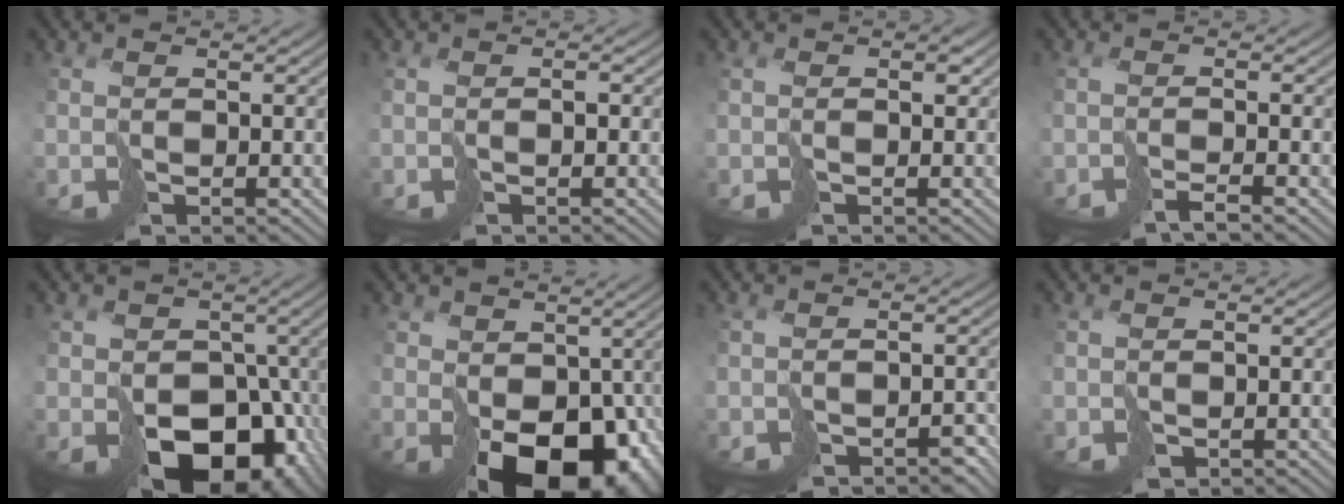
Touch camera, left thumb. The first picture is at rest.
{"total": 0.9, "force": [-0.1, 0.5, 0.8], "torque": [-0.010, 0.002, -0.002]}
{"total": 1.4, "force": [0.4, 0.9, 0.9], "torque": [-0.015, 0.000, 0.005]}
{"total": 1.9, "force": [-1.5, -0.1, 1.2], "torque": [-0.021, 0.002, -0.036]}
{"total": 14.1, "force": [-4.4, 9.8, 9.1], "torque": [-0.130, -0.032, -0.067]}
{"total": 16.5, "force": [-2.9, 11.1, 11.8], "torque": [-0.187, -0.056, -0.015]}
{"total": 2.5, "force": [-1.7, 1.3, 1.3], "torque": [-0.016, -0.006, -0.025]}
{"total": 0.7, "force": [-0.1, 0.6, 0.4], "torque": [-0.010, -0.002, 0.000]}